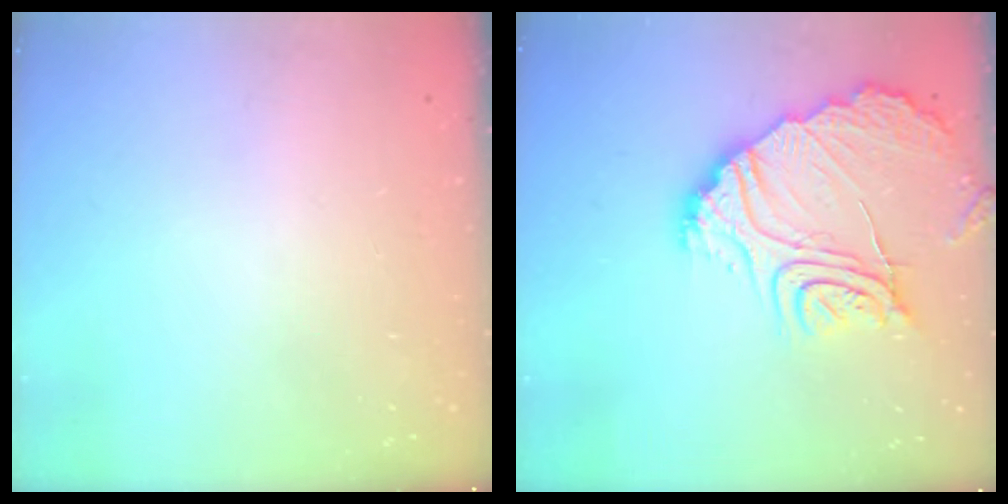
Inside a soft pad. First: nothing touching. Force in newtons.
{"total": 16.3, "press": 16.2, "slide": 1.7}